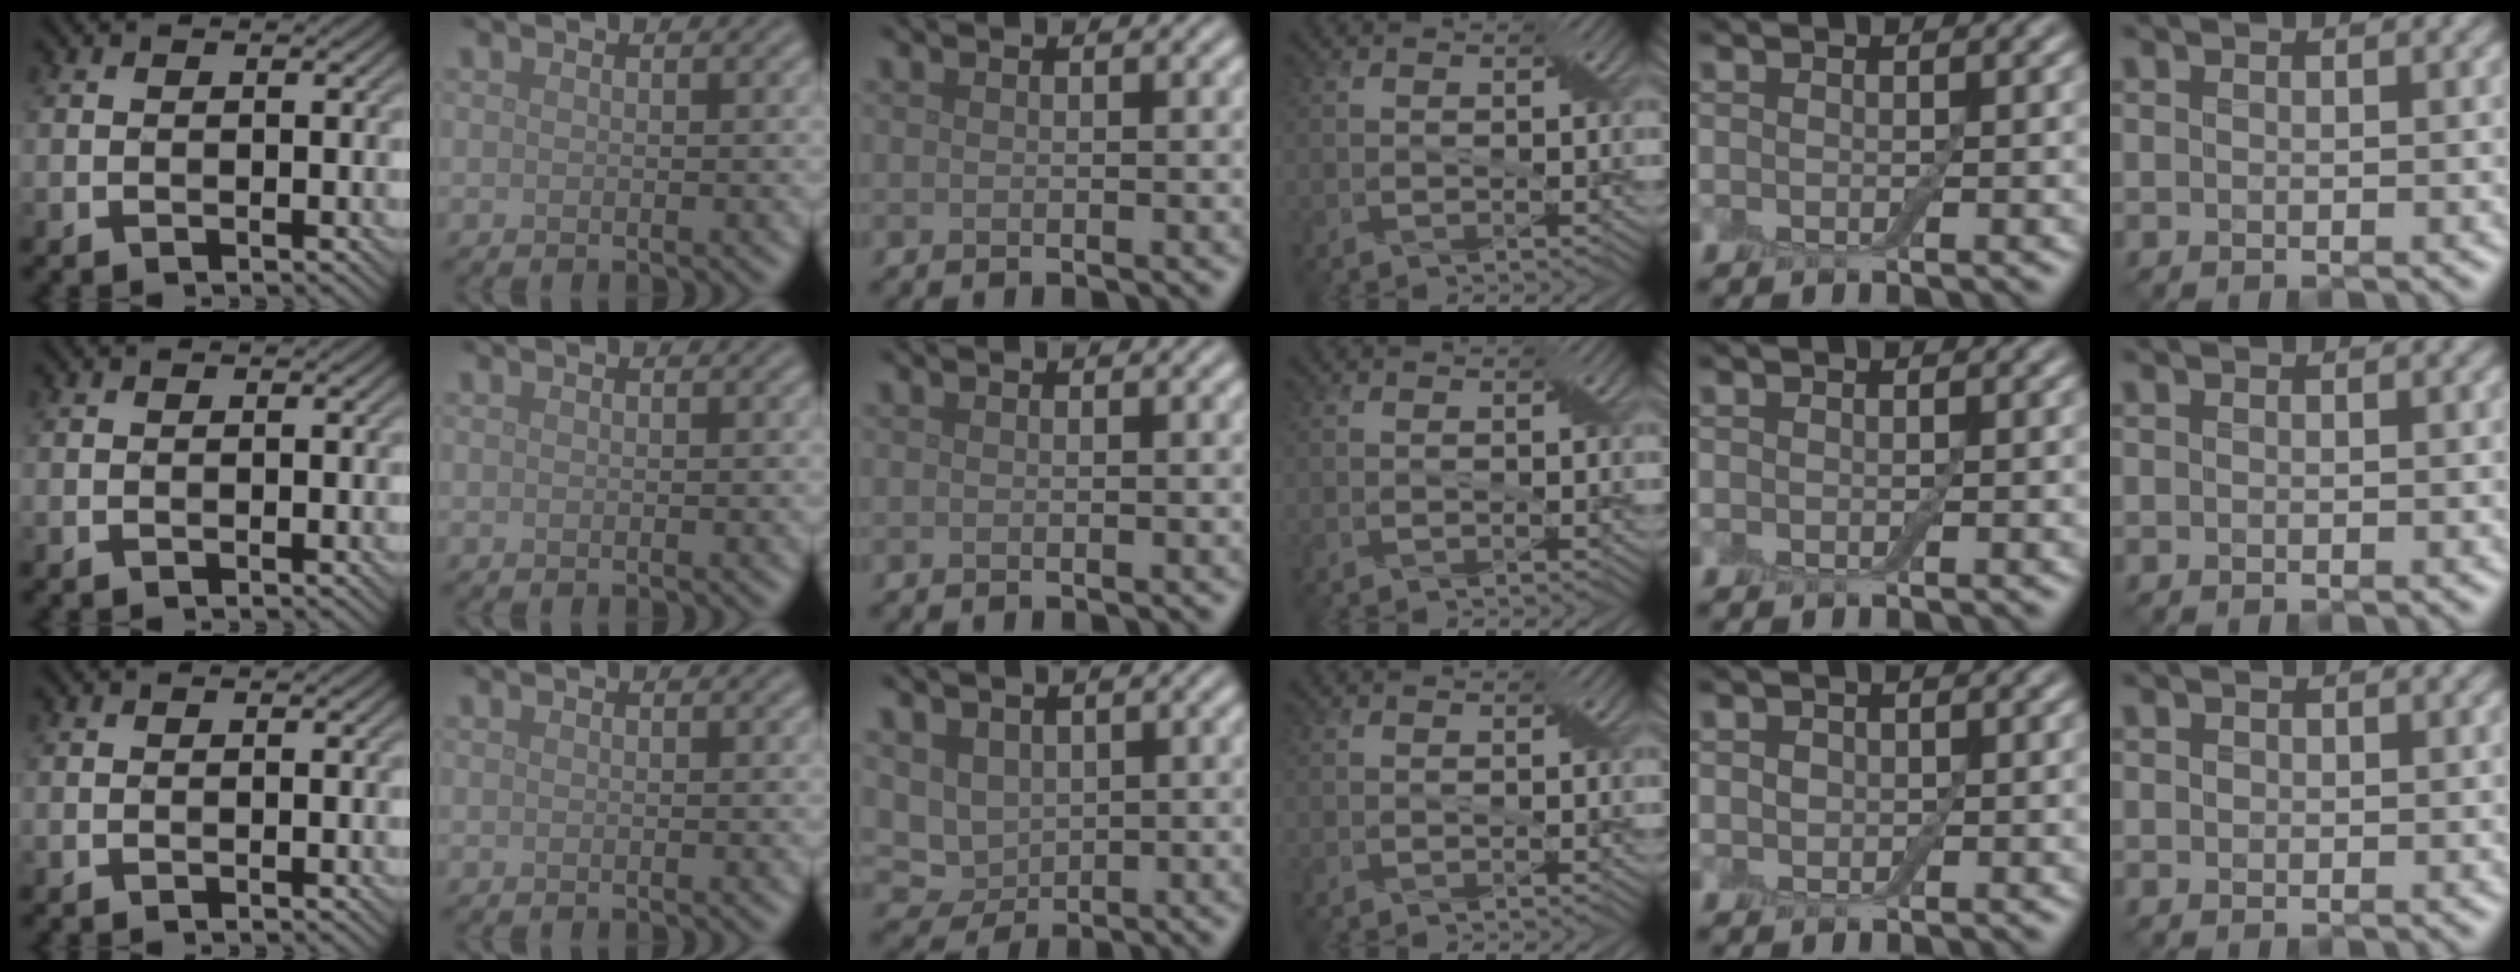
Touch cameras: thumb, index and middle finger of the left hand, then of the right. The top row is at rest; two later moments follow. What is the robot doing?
{"motion": "extract", "object": "drawer"}